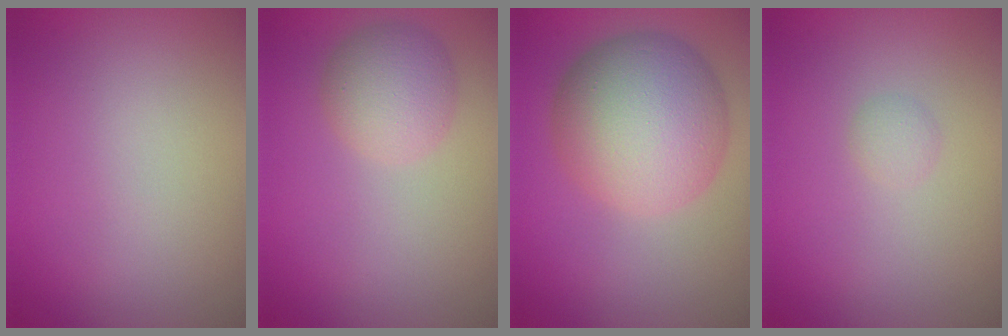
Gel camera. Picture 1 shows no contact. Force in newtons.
{"total": 3.6, "press": 3.6, "slide": 0.2}
{"total": 10.3, "press": 10.2, "slide": 0.4}
{"total": 0.9, "press": 0.9, "slide": 0.0}